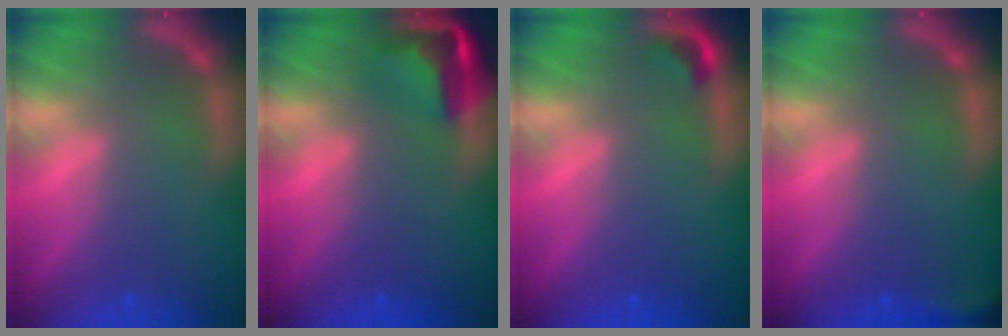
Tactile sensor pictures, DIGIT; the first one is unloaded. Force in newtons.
{"total": 5.5}
{"total": 1.4}
{"total": 2.9}